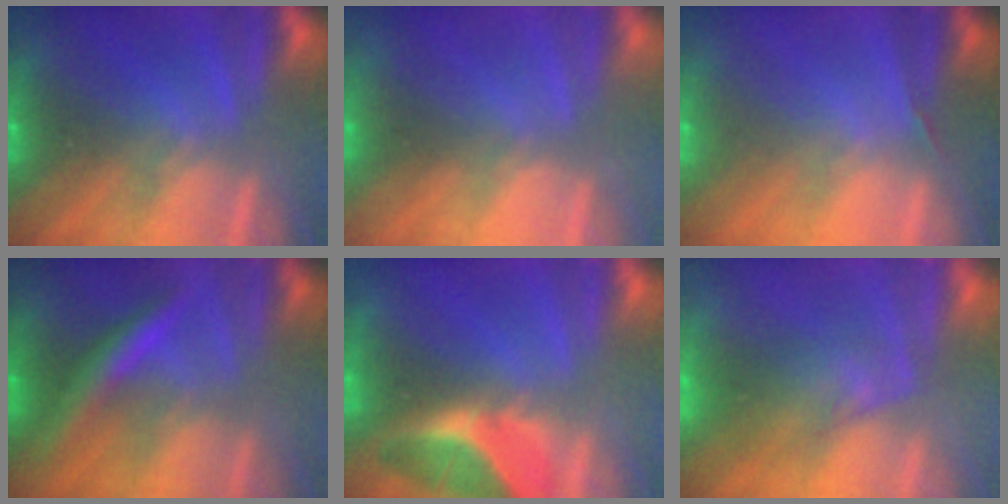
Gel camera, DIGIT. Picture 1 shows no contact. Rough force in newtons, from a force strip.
{"total": 2.1}
{"total": 1.8}
{"total": 2.3}
{"total": 2.1}
{"total": 2.5}